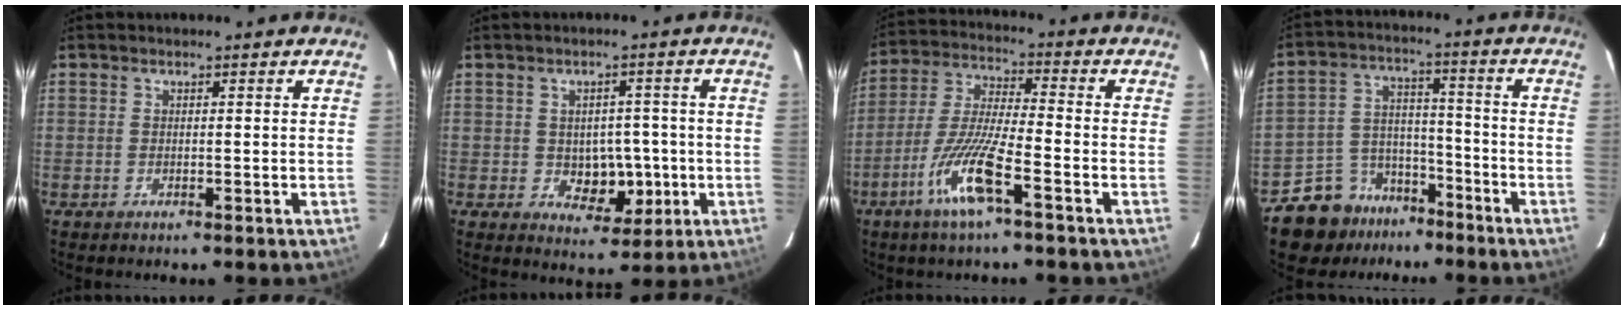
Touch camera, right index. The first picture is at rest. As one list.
[{"total": 6.3, "force": [-0.9, 4.4, 4.5], "torque": [-0.052, 0.009, -0.002]}, {"total": 11.2, "force": [-5.6, 0.9, 9.6], "torque": [-0.199, -0.011, -0.111]}, {"total": 10.5, "force": [-7.6, 6.9, 1.7], "torque": [-0.035, 0.041, -0.126]}]